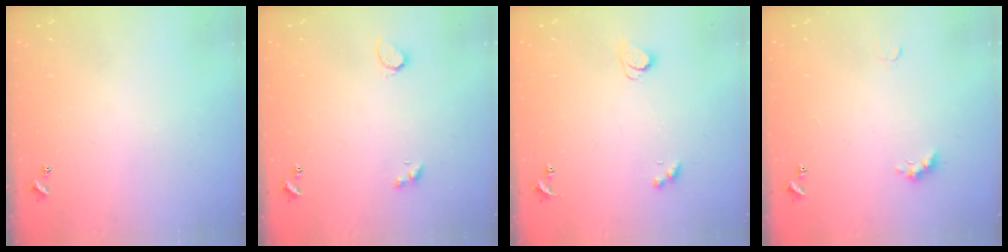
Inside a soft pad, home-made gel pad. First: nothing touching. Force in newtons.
{"total": 2.3, "press": 2.3, "slide": 0.5}
{"total": 2.4, "press": 2.3, "slide": 0.6}
{"total": 2.8, "press": 2.7, "slide": 0.6}